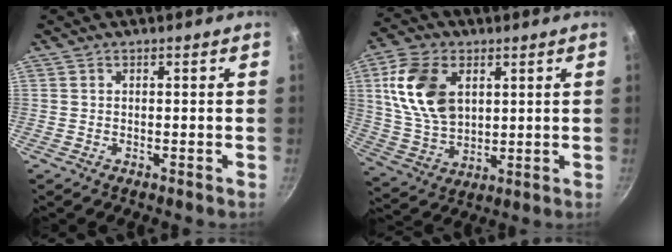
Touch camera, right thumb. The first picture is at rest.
{"total": 15.3, "force": [4.2, 10.0, 10.7], "torque": [-0.185, -0.012, 0.089]}